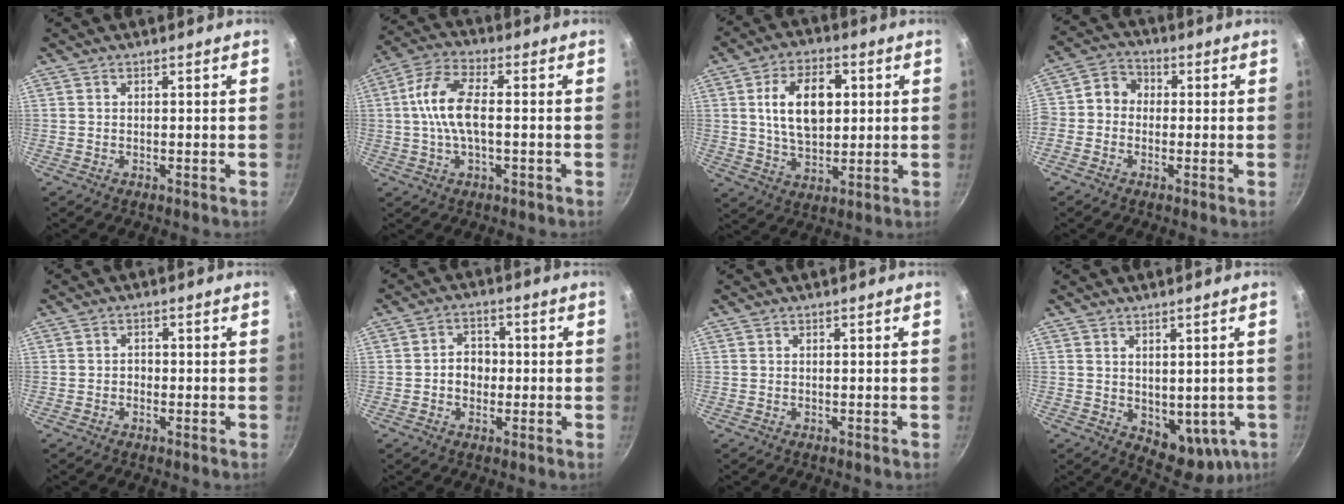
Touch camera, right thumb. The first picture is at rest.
{"total": 10.2, "force": [-0.1, 4.8, 9.0], "torque": [-0.178, 0.024, -0.015]}
{"total": 13.0, "force": [2.5, 8.2, 9.9], "torque": [-0.141, -0.002, 0.042]}
{"total": 6.0, "force": [-0.5, 5.3, 2.8], "torque": [-0.024, 0.018, -0.032]}
{"total": 1.3, "force": [-0.5, 1.1, 0.4], "torque": [-0.002, 0.004, -0.010]}
{"total": 5.0, "force": [-0.6, 4.2, 2.7], "torque": [-0.011, 0.011, -0.013]}
{"total": 0.0}
{"total": 9.8, "force": [-0.6, 6.4, 7.4], "torque": [-0.071, -0.013, 0.013]}